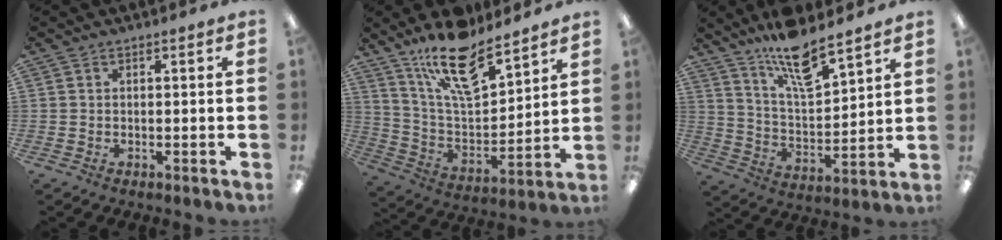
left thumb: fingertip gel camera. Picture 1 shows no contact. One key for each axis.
{"total": 17.9, "fx": 13.2, "fy": 6.5, "fz": 10.2, "tx": -0.183, "ty": -0.076, "tz": 0.230}
{"total": 14.1, "fx": 11.3, "fy": 3.9, "fz": 7.5, "tx": -0.129, "ty": -0.066, "tz": 0.194}